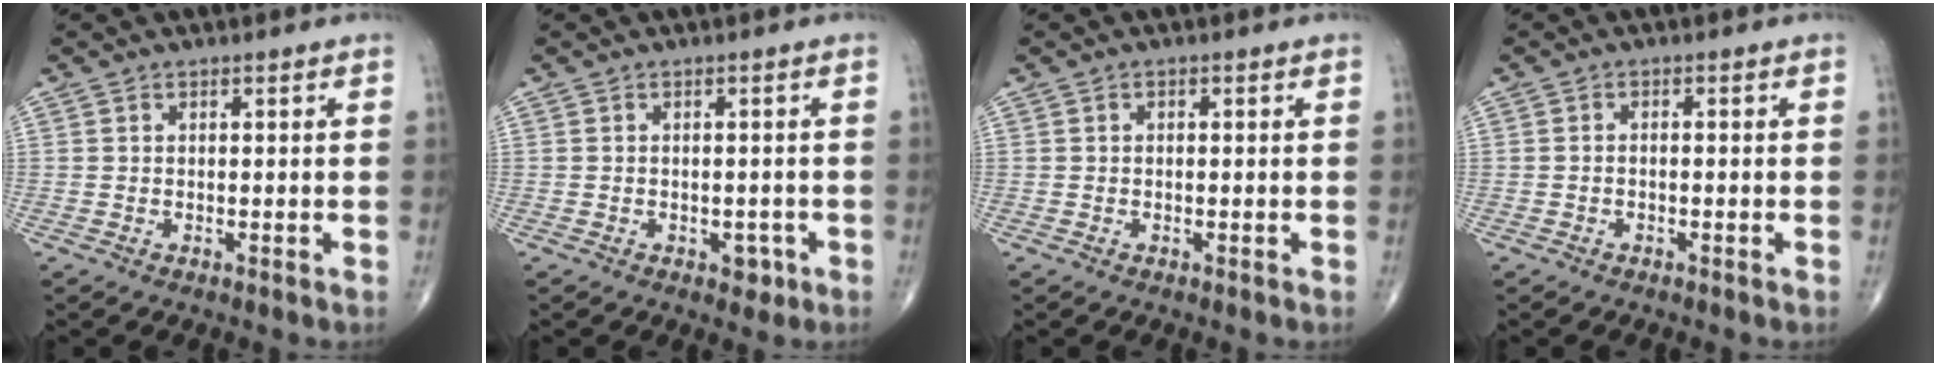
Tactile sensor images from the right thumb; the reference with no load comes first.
{"total": 2.3, "force": [-0.9, 1.6, 1.3], "torque": [-0.001, 0.007, -0.008]}
{"total": 0.6, "force": [0.1, 0.4, 0.5], "torque": [-0.005, 0.002, 0.000]}
{"total": 0.8, "force": [-0.4, 0.3, 0.6], "torque": [-0.009, 0.006, -0.009]}